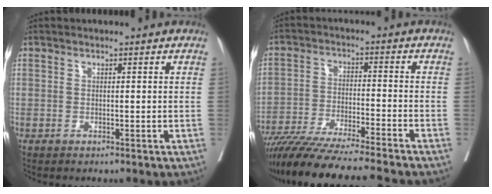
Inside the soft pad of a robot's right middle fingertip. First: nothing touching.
{"total": 16.9, "force": [-14.9, -0.7, 8.0], "torque": [-0.131, -0.036, -0.246]}